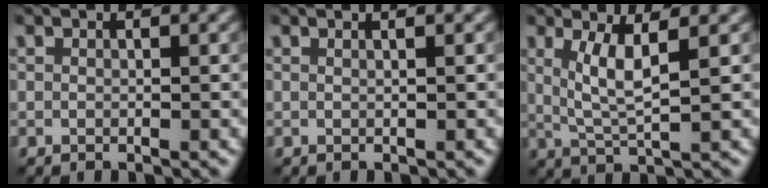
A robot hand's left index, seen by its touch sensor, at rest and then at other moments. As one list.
[{"total": 1.2, "force": [0.6, 0.5, 0.9], "torque": [-0.007, -0.002, -0.006]}, {"total": 3.8, "force": [1.2, 0.9, 3.5], "torque": [-0.075, -0.005, 0.028]}]